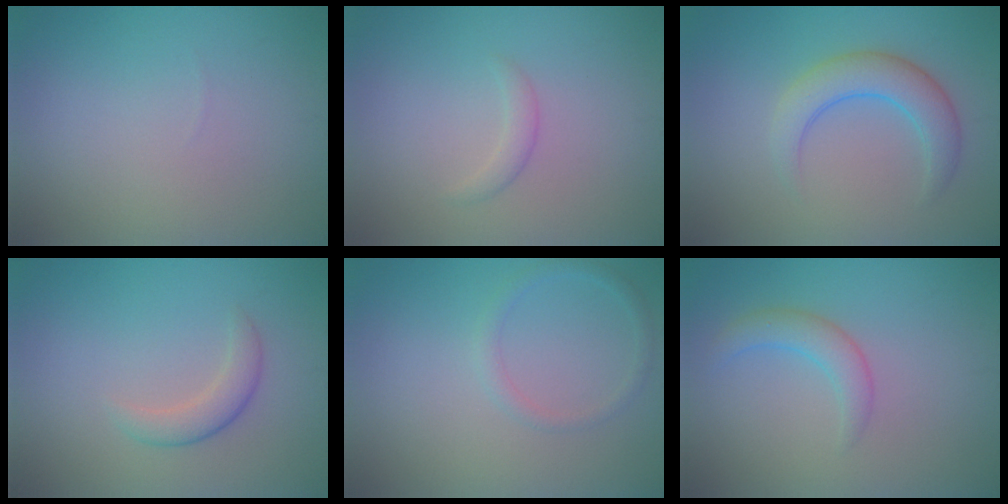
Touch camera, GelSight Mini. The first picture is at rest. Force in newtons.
{"total": 1.1, "press": 1.1, "slide": 0.1}
{"total": 4.0, "press": 4.0, "slide": 0.2}
{"total": 2.1, "press": 2.1, "slide": 0.0}
{"total": 1.3, "press": 1.3, "slide": 0.1}
{"total": 2.4, "press": 2.4, "slide": 0.0}